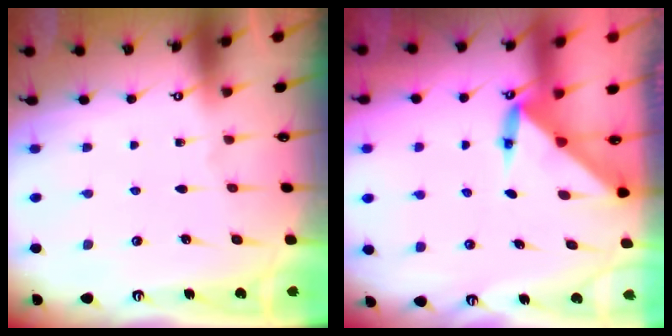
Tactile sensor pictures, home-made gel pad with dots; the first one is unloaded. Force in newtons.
{"total": 3.5, "press": 3.5, "slide": 0.2}